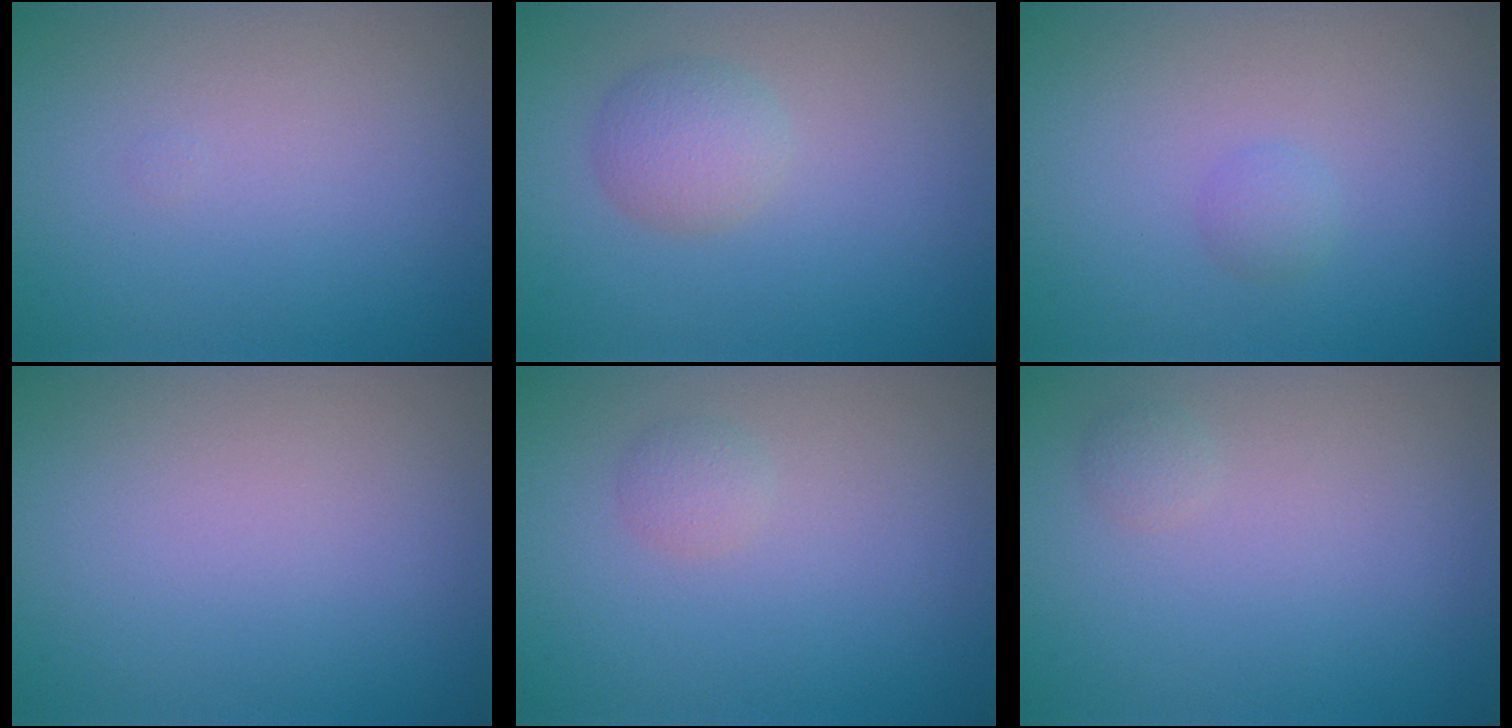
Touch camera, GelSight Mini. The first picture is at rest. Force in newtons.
{"total": 2.5, "press": 2.5, "slide": 0.1}
{"total": 0.9, "press": 0.9, "slide": 0.1}
{"total": 0.0}
{"total": 1.1, "press": 1.1, "slide": 0.0}
{"total": 0.7, "press": 0.7, "slide": 0.0}